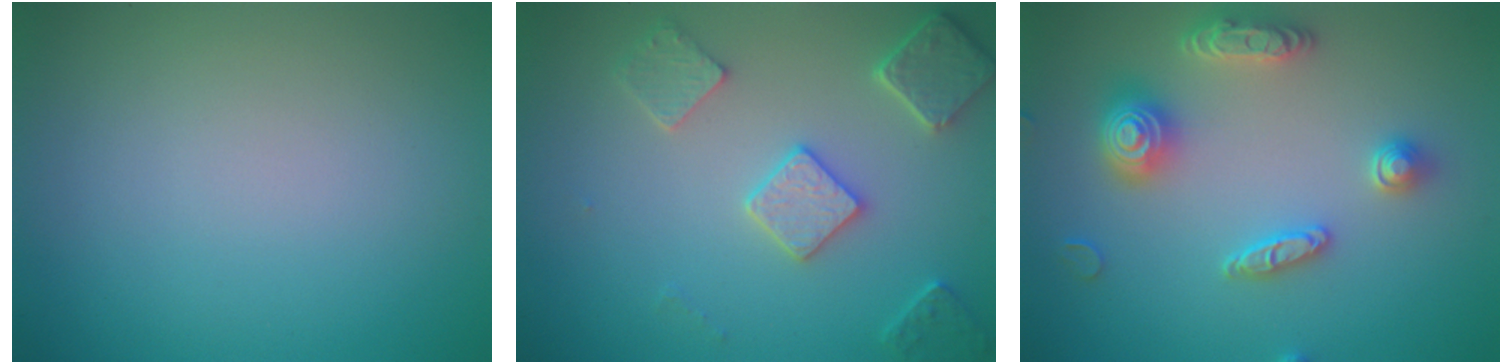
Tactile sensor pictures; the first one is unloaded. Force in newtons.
{"total": 4.1, "press": 3.5, "slide": 2.1}
{"total": 4.2, "press": 4.1, "slide": 1.0}